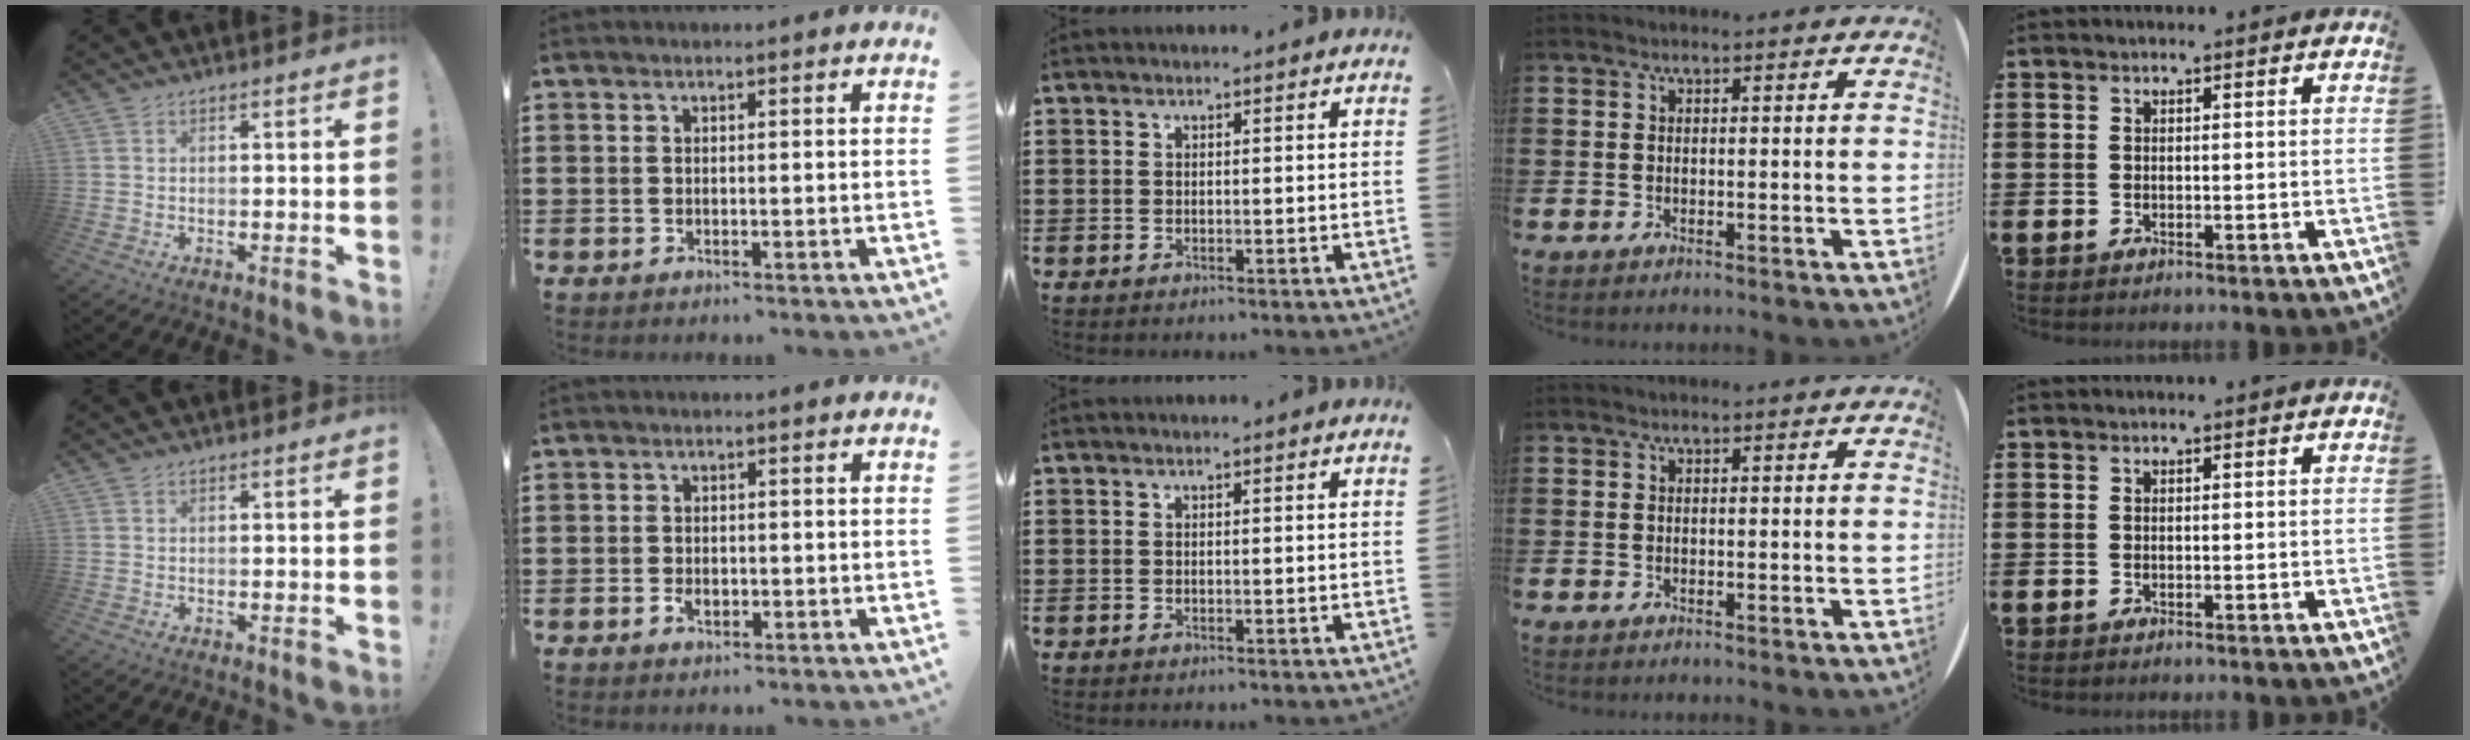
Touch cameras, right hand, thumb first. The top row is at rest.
{"index": {"total": 1.5, "force": [-0.5, 0.9, 1.1], "torque": [-0.021, 0.001, -0.009]}}